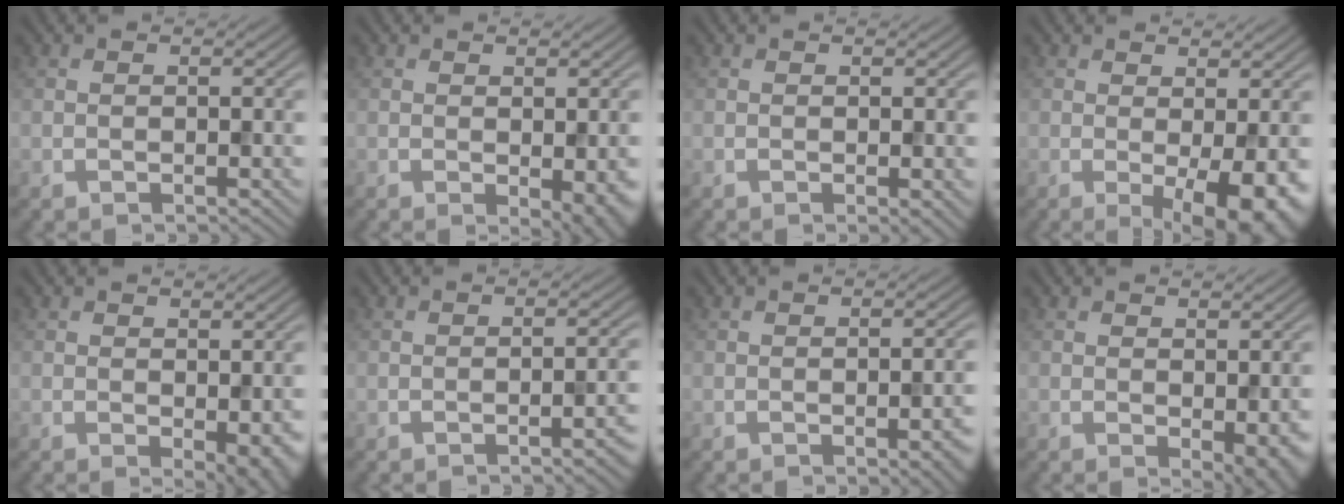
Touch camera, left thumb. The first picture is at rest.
{"total": 4.1, "force": [-0.9, 1.4, 3.7], "torque": [-0.043, -0.014, -0.006]}
{"total": 0.8, "force": [0.1, 0.2, 0.8], "torque": [-0.009, -0.004, 0.000]}
{"total": 5.8, "force": [-0.3, 2.1, 5.5], "torque": [-0.079, -0.010, -0.002]}
{"total": 3.1, "force": [-0.6, 1.4, 2.8], "torque": [-0.035, -0.010, -0.003]}
{"total": 3.3, "force": [-1.4, 0.7, 2.9], "torque": [-0.030, 0.006, -0.024]}
{"total": 3.9, "force": [-1.3, 1.1, 3.5], "torque": [-0.042, -0.003, -0.012]}
{"total": 3.6, "force": [-0.7, 1.5, 3.2], "torque": [-0.039, -0.012, -0.004]}